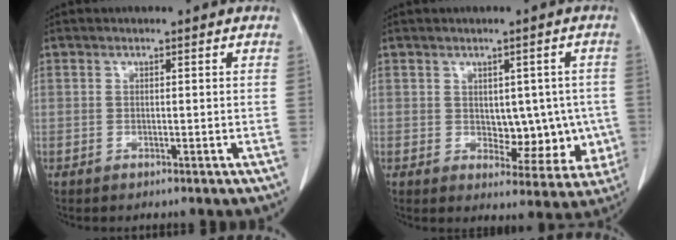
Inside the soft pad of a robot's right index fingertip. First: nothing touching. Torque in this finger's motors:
{"motor_torque": [0.03, 0.15, 0.02, 0.01]}